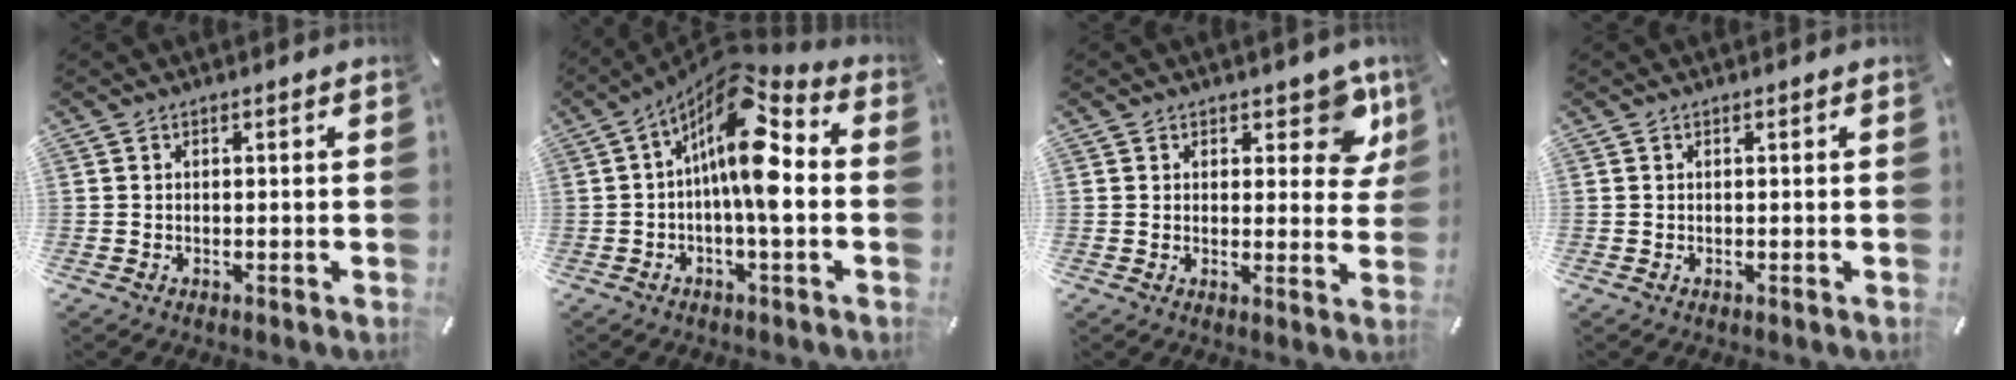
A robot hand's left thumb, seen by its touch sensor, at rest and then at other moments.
{"total": 15.4, "force": [2.2, 5.5, 14.2], "torque": [-0.261, -0.025, 0.033]}
{"total": 8.5, "force": [5.3, 4.6, 4.8], "torque": [-0.028, -0.037, 0.086]}
{"total": 0.0}